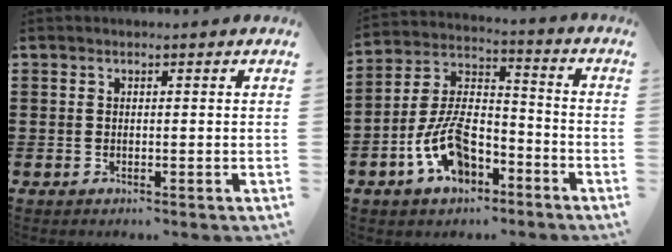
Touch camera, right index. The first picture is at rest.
{"total": 10.5, "force": [-5.8, 5.4, 6.9], "torque": [-0.160, 0.007, -0.110]}